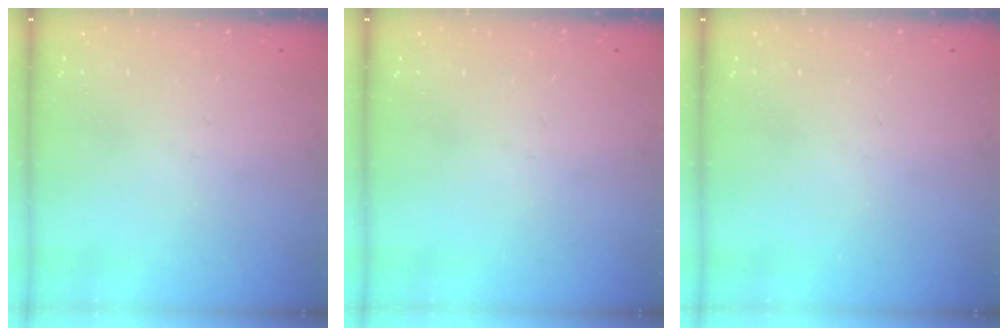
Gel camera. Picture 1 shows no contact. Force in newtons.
{"total": 0.0}
{"total": 0.0}